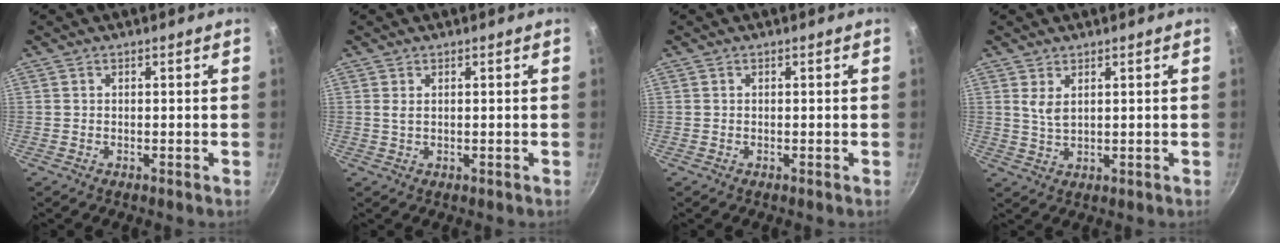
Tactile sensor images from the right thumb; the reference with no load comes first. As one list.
[{"total": 1.1, "force": [0.4, 0.4, 1.0], "torque": [-0.020, -0.001, 0.008]}, {"total": 0.0}, {"total": 3.2, "force": [1.4, 1.5, 2.5], "torque": [-0.045, -0.014, 0.030]}]